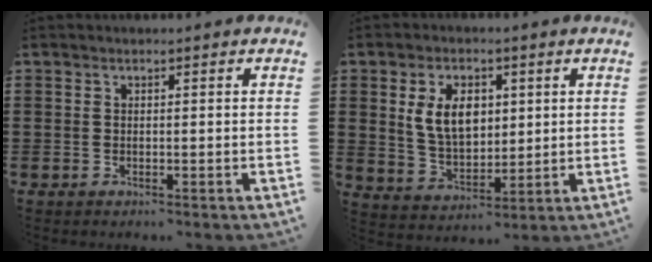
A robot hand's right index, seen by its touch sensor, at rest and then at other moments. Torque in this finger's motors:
{"motor_torque": [1.12, -0.27, 0.34, 0.17]}